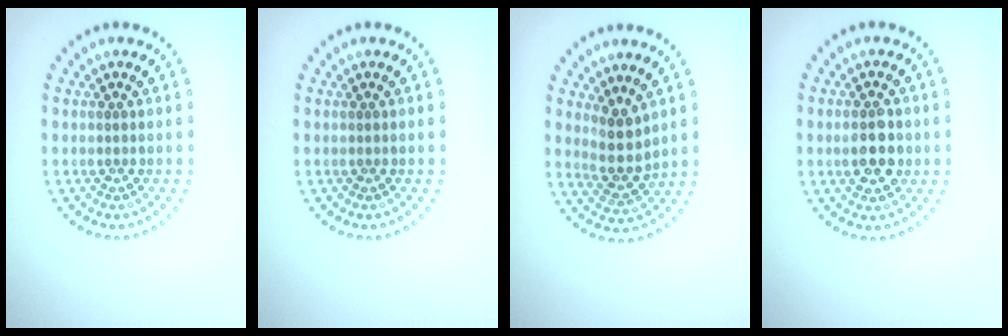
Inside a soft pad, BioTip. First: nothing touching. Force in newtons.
{"total": 0.0}
{"total": 2.9, "press": 2.3, "slide": 1.7}
{"total": 3.6, "press": 3.6, "slide": 0.2}